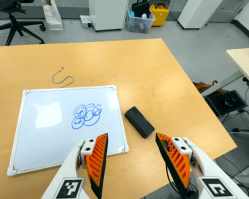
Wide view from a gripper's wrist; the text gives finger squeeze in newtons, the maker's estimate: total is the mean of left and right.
{"total": 0.0}